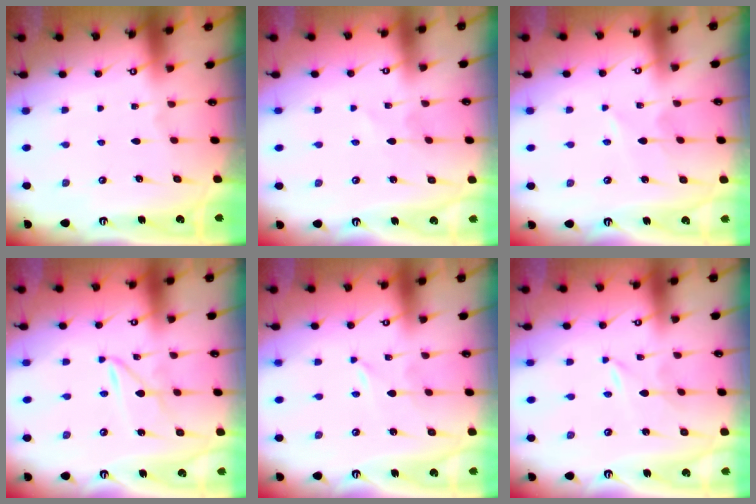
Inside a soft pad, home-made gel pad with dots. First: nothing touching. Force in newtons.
{"total": 0.6, "press": 0.6, "slide": 0.1}
{"total": 2.2, "press": 2.2, "slide": 0.3}
{"total": 2.0, "press": 2.0, "slide": 0.2}
{"total": 0.0}
{"total": 0.0}